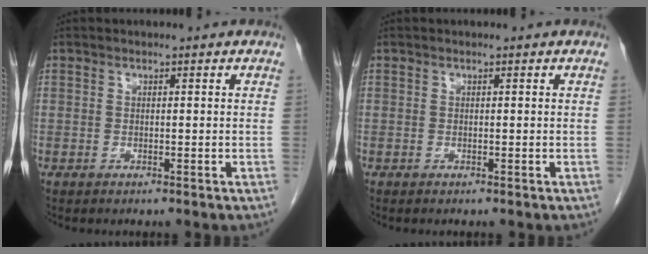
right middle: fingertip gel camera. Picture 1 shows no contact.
{"total": 0.0}